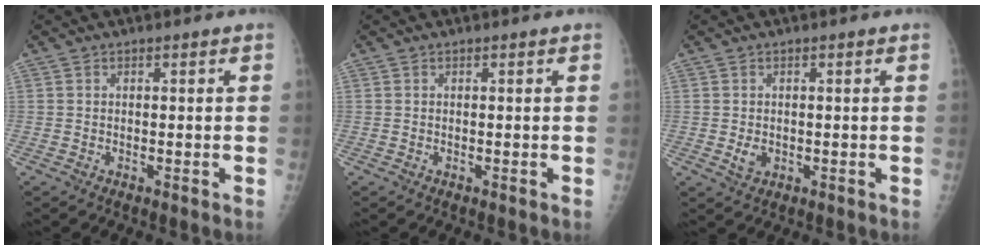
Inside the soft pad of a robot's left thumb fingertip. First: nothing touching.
{"total": 0.0}
{"total": 2.4, "force": [0.0, 1.7, 1.7], "torque": [-0.022, -0.004, 0.008]}